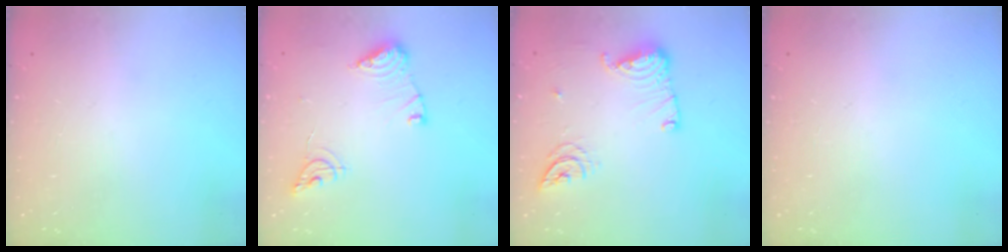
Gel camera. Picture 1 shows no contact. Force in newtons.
{"total": 11.5, "press": 11.4, "slide": 1.0}
{"total": 12.2, "press": 12.1, "slide": 1.2}
{"total": 0.0}